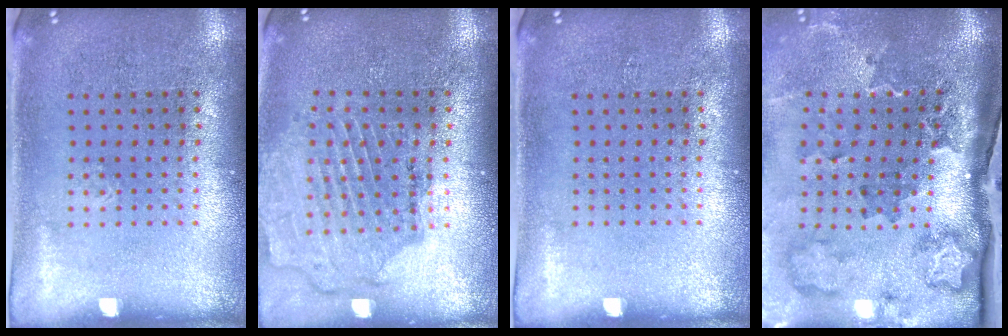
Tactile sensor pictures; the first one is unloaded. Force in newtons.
{"total": 1.6, "press": 1.5, "slide": 0.3}
{"total": 0.0}
{"total": 3.5, "press": 2.4, "slide": 2.6}